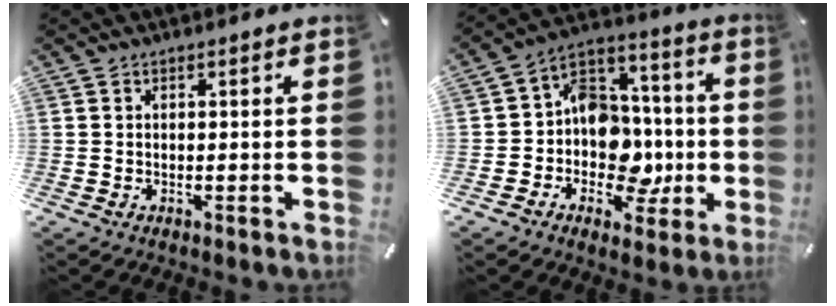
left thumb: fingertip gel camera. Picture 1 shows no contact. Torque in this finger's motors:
{"motor_torque": [1.12, 2.95, 0.54, -0.26, 0.09]}